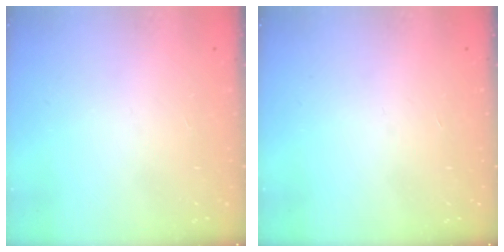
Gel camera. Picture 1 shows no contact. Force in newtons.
{"total": 0.0}